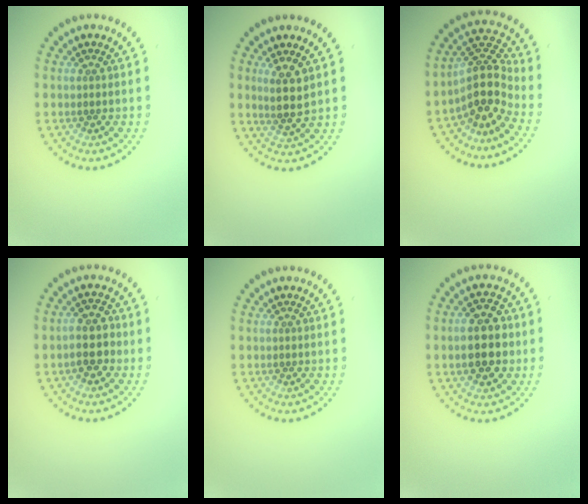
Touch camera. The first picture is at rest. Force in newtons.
{"total": 2.6, "press": 2.2, "slide": 1.4}
{"total": 4.6, "press": 3.4, "slide": 3.0}
{"total": 3.0, "press": 2.8, "slide": 0.9}
{"total": 0.0}
{"total": 5.5, "press": 5.4, "slide": 0.4}